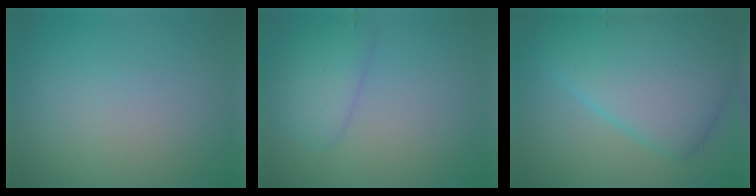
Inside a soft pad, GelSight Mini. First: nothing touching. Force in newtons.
{"total": 2.5, "press": 2.5, "slide": 0.2}
{"total": 9.4, "press": 9.4, "slide": 0.1}